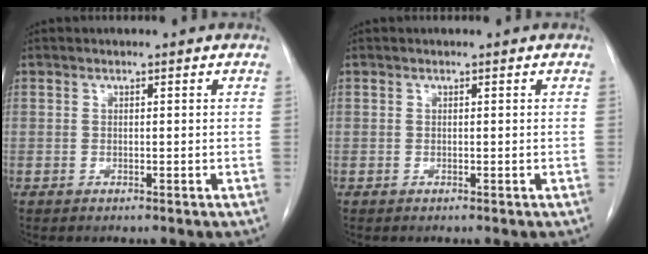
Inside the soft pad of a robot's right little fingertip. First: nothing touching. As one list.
[{"total": 0.0}]